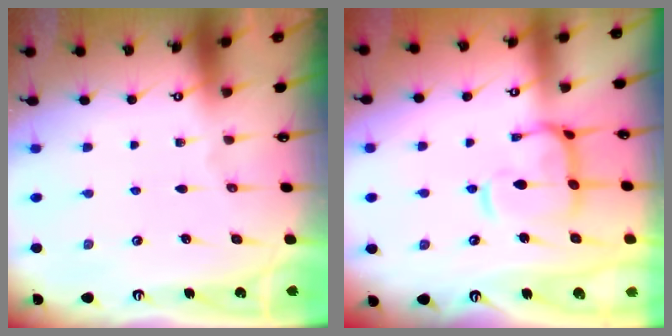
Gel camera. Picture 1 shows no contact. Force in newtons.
{"total": 7.7, "press": 7.6, "slide": 1.0}